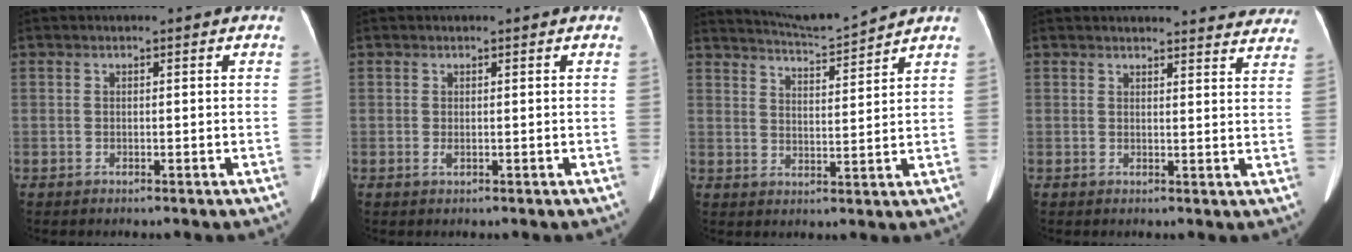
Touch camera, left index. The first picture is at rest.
{"total": 0.6, "force": [-0.3, 0.2, 0.5], "torque": [-0.018, -0.008, 0.000]}
{"total": 7.4, "force": [7.1, -1.6, 0.7], "torque": [-0.030, -0.003, 0.126]}
{"total": 17.9, "force": [17.2, 3.2, 3.8], "torque": [-0.023, -0.047, 0.176]}